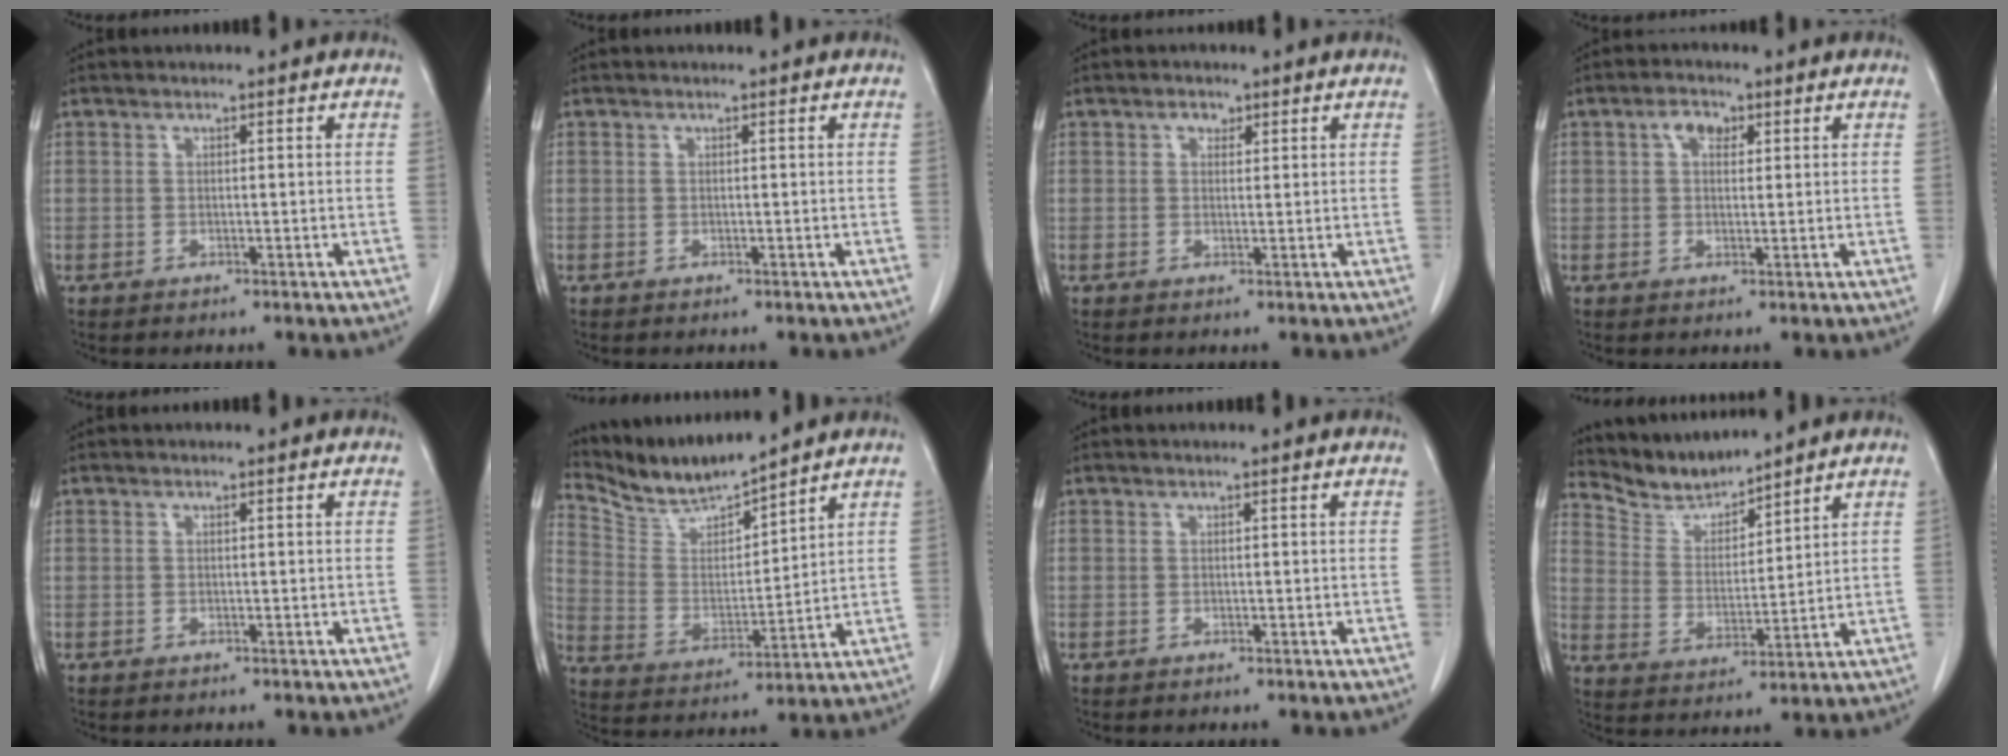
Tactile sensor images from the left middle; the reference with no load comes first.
{"total": 0.0}
{"total": 1.5, "force": [0.9, 1.0, 0.7], "torque": [-0.011, 0.002, 0.013]}
{"total": 3.1, "force": [1.3, 1.7, 2.2], "torque": [-0.041, 0.011, 0.022]}
{"total": 0.0}
{"total": 9.6, "force": [9.3, -0.1, 2.1], "torque": [-0.059, -0.003, 0.196]}
{"total": 0.0}
{"total": 7.0, "force": [7.0, 0.4, 0.1], "torque": [-0.015, 0.002, 0.151]}